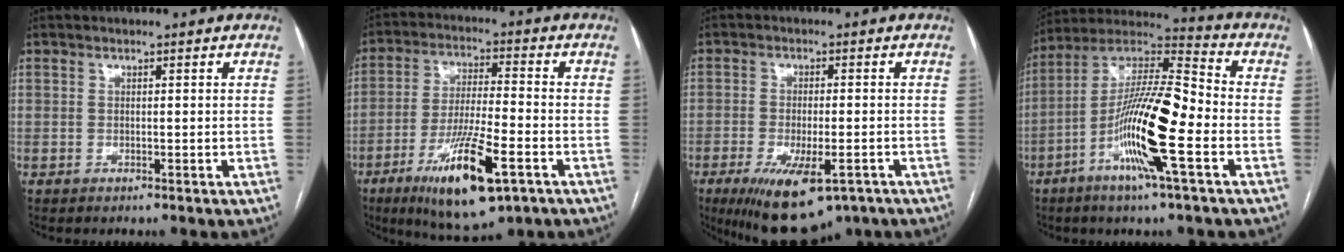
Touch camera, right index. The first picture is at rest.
{"total": 15.0, "force": [-7.2, 2.9, 12.8], "torque": [-0.238, -0.023, -0.115]}
{"total": 12.6, "force": [-7.4, 4.4, 9.2], "torque": [-0.153, -0.020, -0.107]}
{"total": 16.7, "force": [-5.3, 1.2, 15.8], "torque": [-0.303, 0.000, -0.102]}